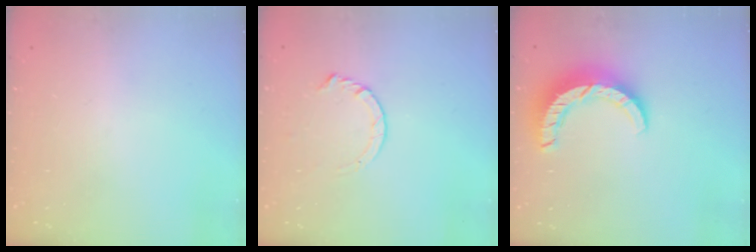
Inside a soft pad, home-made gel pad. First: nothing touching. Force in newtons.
{"total": 4.4, "press": 4.4, "slide": 0.5}
{"total": 12.8, "press": 12.8, "slide": 0.7}